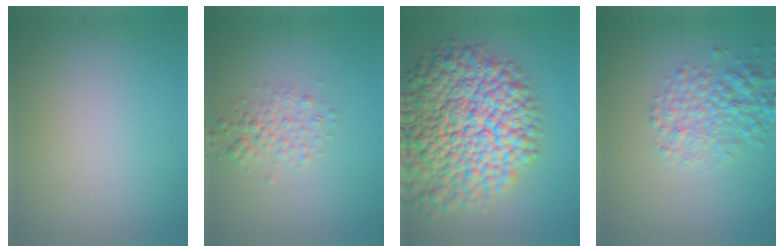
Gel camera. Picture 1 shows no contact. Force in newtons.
{"total": 2.1, "press": 2.1, "slide": 0.1}
{"total": 15.3, "press": 15.3, "slide": 0.8}
{"total": 4.0, "press": 4.0, "slide": 0.1}